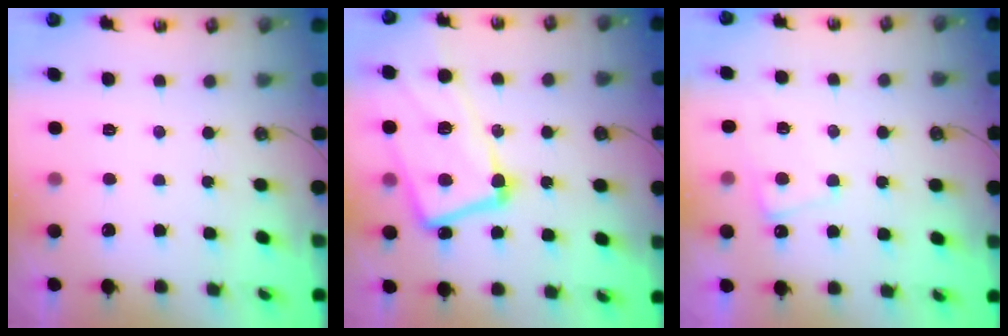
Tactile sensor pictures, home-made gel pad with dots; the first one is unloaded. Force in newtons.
{"total": 15.3, "press": 15.1, "slide": 2.2}
{"total": 2.4, "press": 2.4, "slide": 0.4}